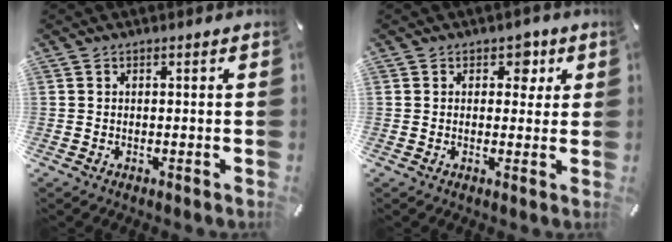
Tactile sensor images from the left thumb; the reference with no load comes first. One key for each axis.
{"total": 4.4, "fx": 1.7, "fy": 3.3, "fz": 2.4, "tx": -0.006, "ty": -0.009, "tz": 0.019}